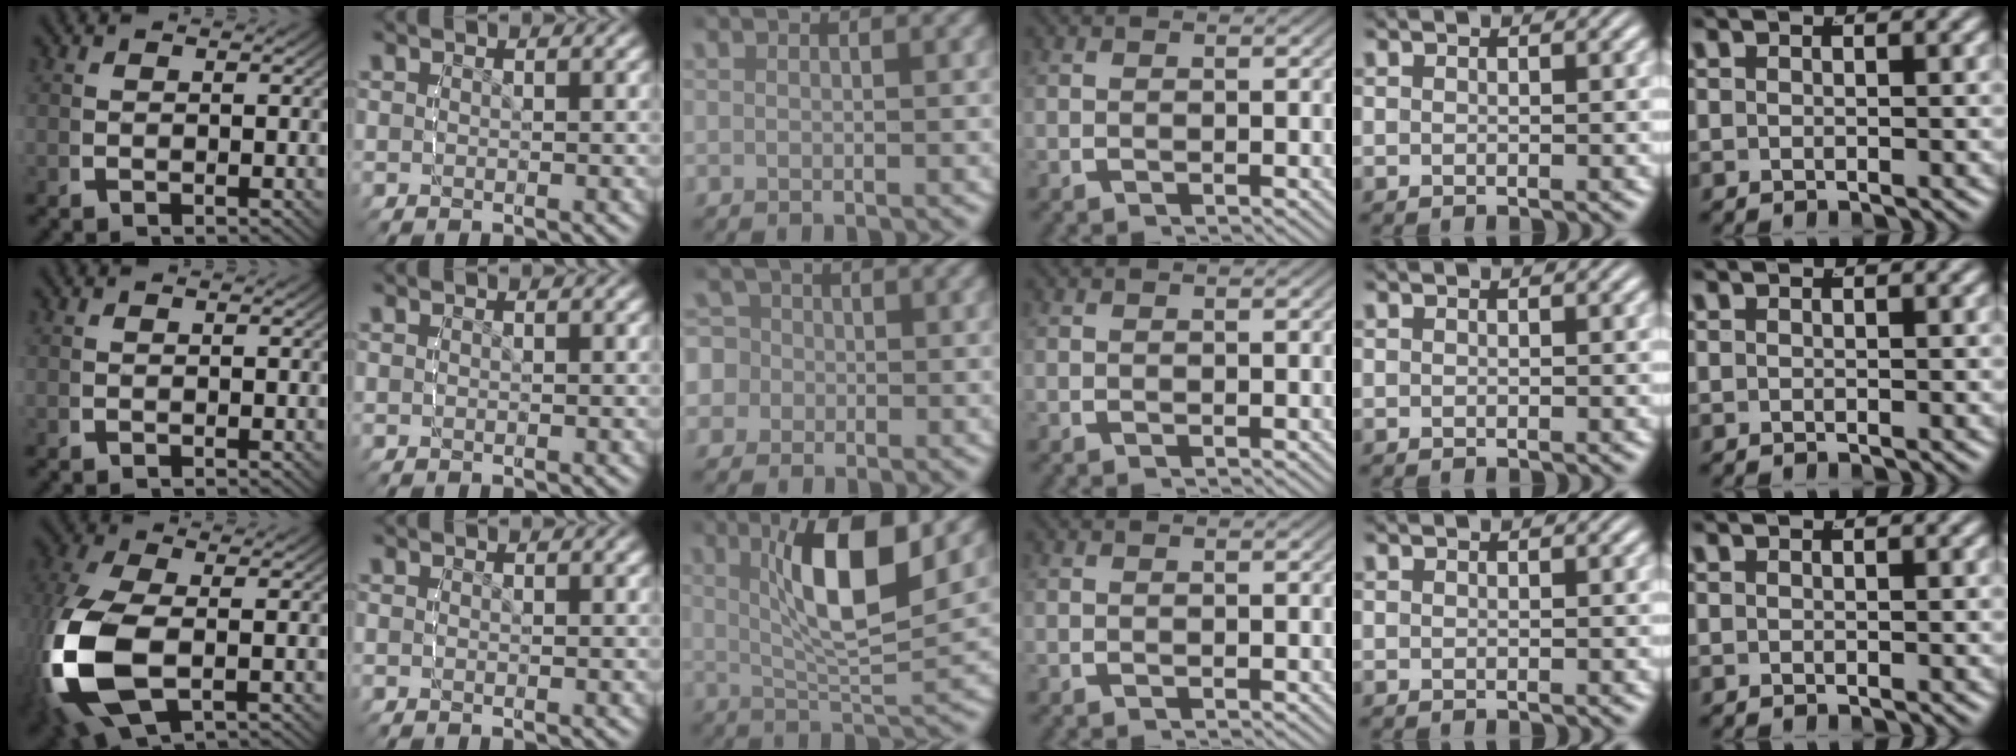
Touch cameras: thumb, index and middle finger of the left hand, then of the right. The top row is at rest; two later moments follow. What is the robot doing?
{"motion": "lift_and_place", "object": "glue stick"}